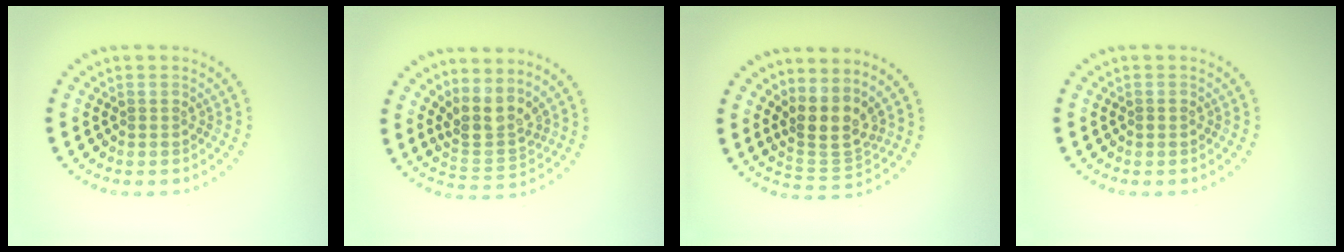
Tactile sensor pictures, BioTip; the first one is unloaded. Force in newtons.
{"total": 3.2, "press": 2.5, "slide": 2.1}
{"total": 3.6, "press": 2.7, "slide": 2.4}
{"total": 0.7, "press": 0.7, "slide": 0.3}